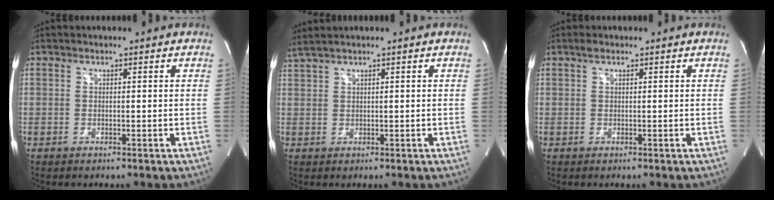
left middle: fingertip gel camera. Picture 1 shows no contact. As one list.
[{"total": 3.4, "force": [2.8, -0.6, 1.8], "torque": [-0.045, 0.024, 0.060]}, {"total": 0.8, "force": [0.6, 0.1, 0.5], "torque": [-0.017, 0.007, 0.013]}]